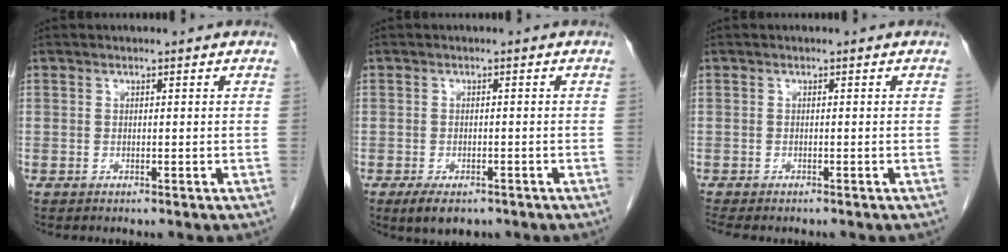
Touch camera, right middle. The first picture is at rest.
{"total": 4.7, "force": [-3.2, 2.2, 2.7], "torque": [-0.045, -0.007, -0.045]}
{"total": 3.5, "force": [-3.1, 0.9, 1.5], "torque": [-0.021, -0.008, -0.043]}